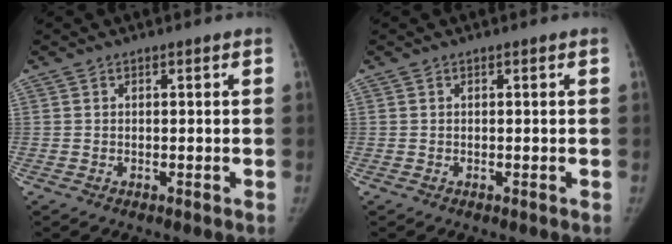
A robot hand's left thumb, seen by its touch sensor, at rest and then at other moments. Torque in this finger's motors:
{"motor_torque": [0.00, 0.00, 0.12, -0.08, 0.00]}